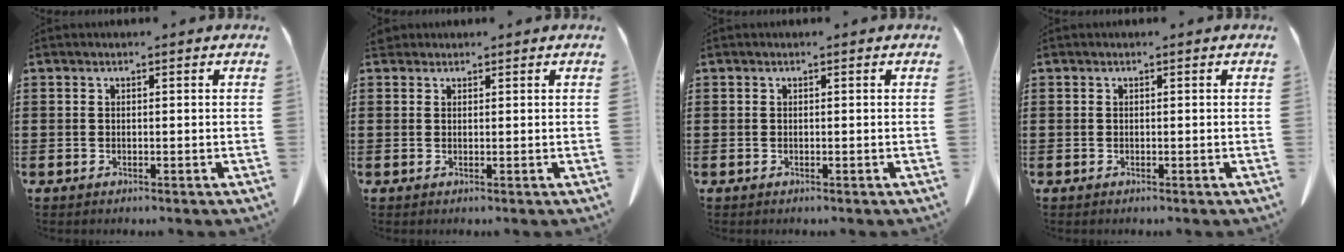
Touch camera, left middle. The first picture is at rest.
{"total": 1.3, "force": [1.1, 0.6, 0.2], "torque": [-0.009, 0.004, 0.021]}
{"total": 0.0}
{"total": 0.0}